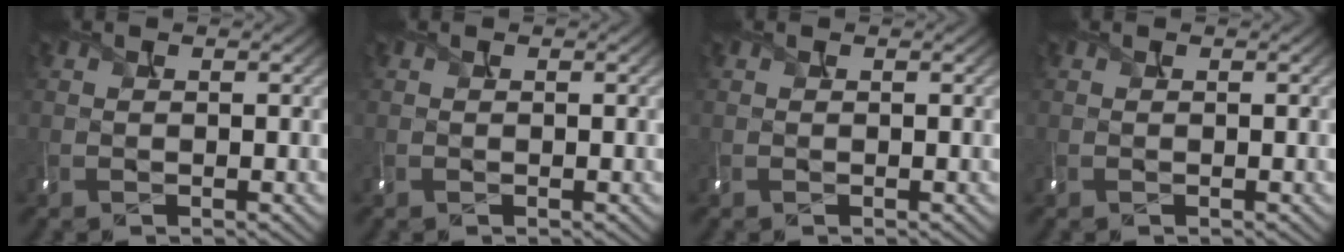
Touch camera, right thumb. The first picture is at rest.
{"total": 0.0}
{"total": 0.0}
{"total": 0.0}